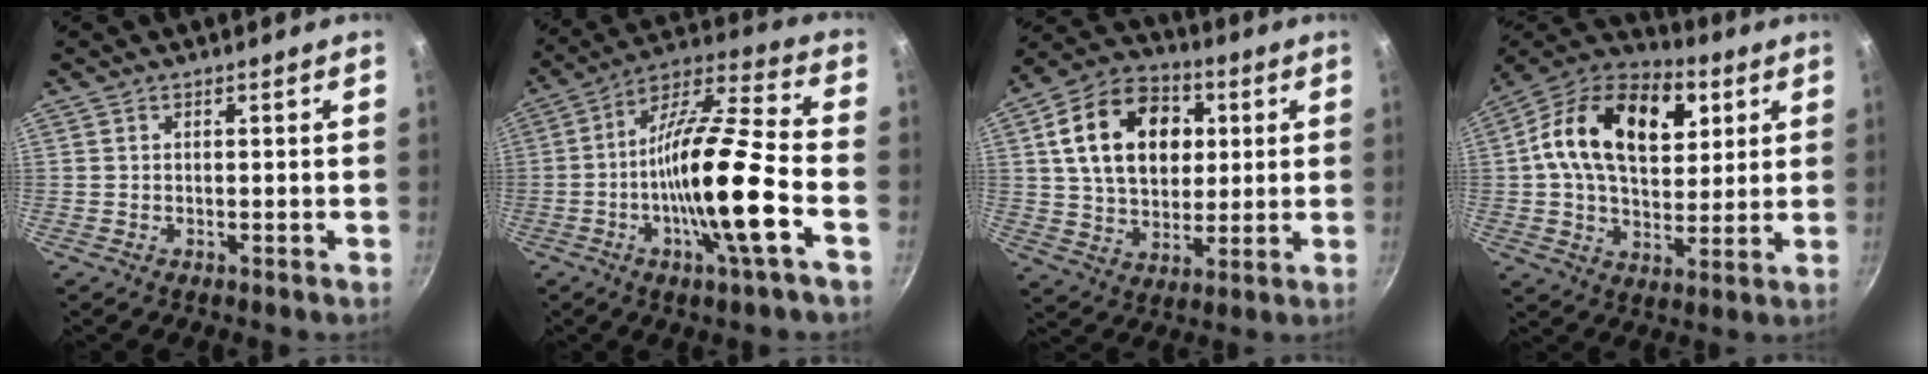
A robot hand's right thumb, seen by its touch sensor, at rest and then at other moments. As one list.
[{"total": 19.2, "force": [-5.4, 2.9, 18.2], "torque": [-0.310, 0.031, -0.110]}, {"total": 18.8, "force": [4.1, 13.5, 12.3], "torque": [-0.177, 0.012, 0.063]}, {"total": 22.5, "force": [6.4, 14.2, 16.2], "torque": [-0.244, 0.003, 0.093]}]